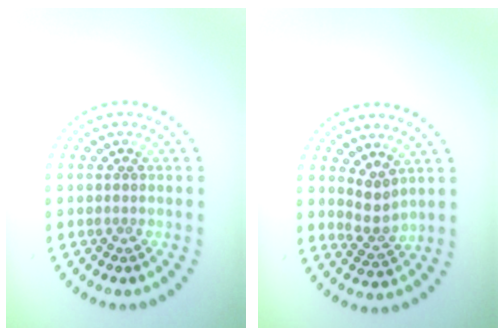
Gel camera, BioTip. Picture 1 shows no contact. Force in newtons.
{"total": 2.1, "press": 1.5, "slide": 1.4}